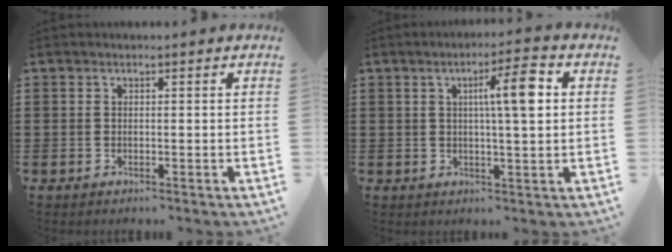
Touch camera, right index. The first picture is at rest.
{"total": 6.9, "force": [1.5, 1.0, 6.6], "torque": [-0.112, -0.002, 0.017]}